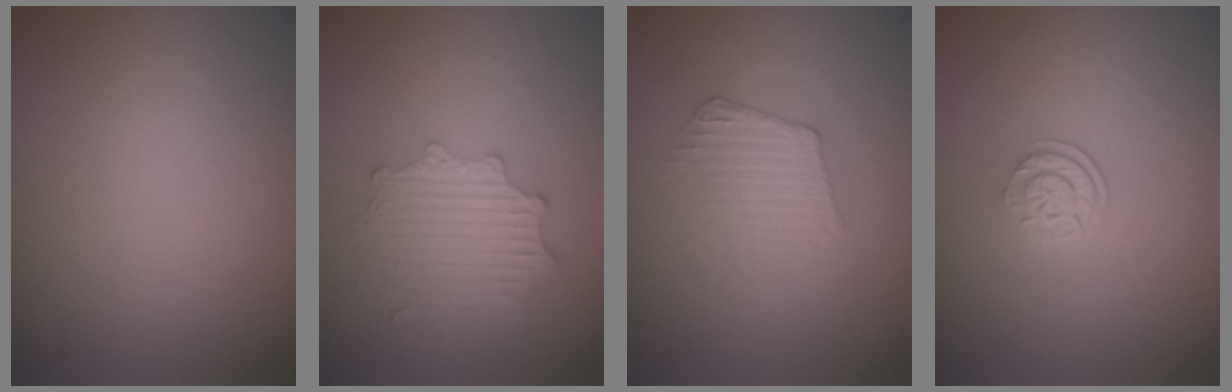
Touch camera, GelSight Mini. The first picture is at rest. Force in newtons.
{"total": 4.5, "press": 3.7, "slide": 2.5}
{"total": 1.8, "press": 0.9, "slide": 1.5}
{"total": 2.5, "press": 1.8, "slide": 1.8}